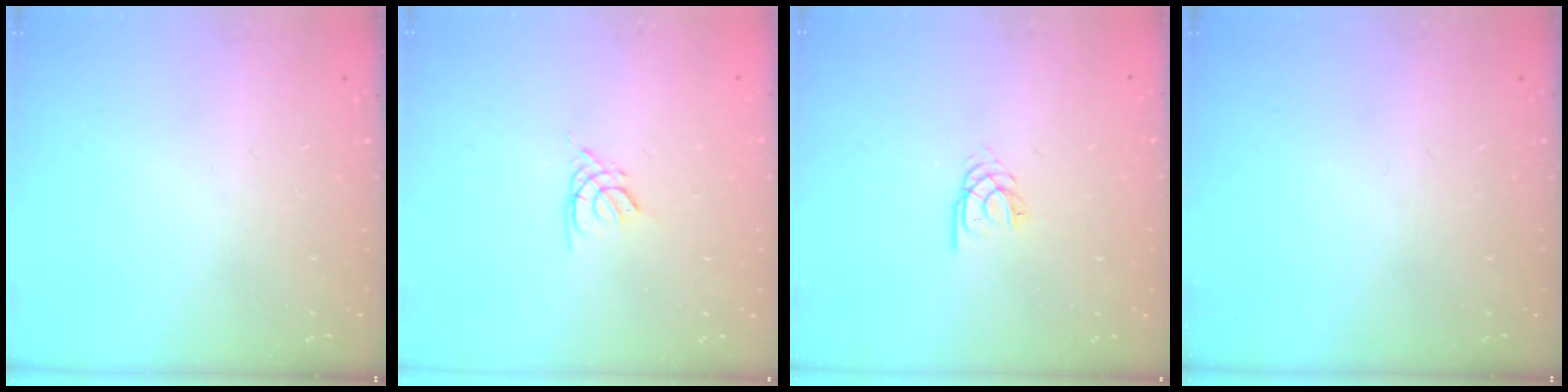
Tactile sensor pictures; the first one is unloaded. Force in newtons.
{"total": 2.6, "press": 2.6, "slide": 0.3}
{"total": 2.3, "press": 2.3, "slide": 0.2}
{"total": 0.0}